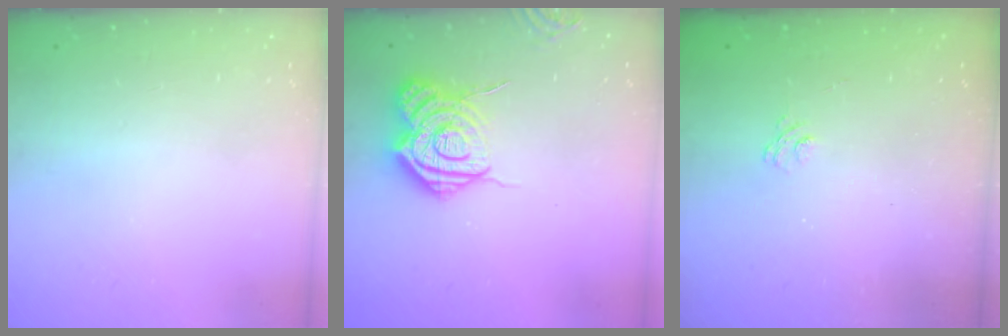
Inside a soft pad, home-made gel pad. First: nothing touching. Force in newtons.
{"total": 15.3, "press": 15.2, "slide": 1.5}
{"total": 2.1, "press": 1.6, "slide": 1.3}